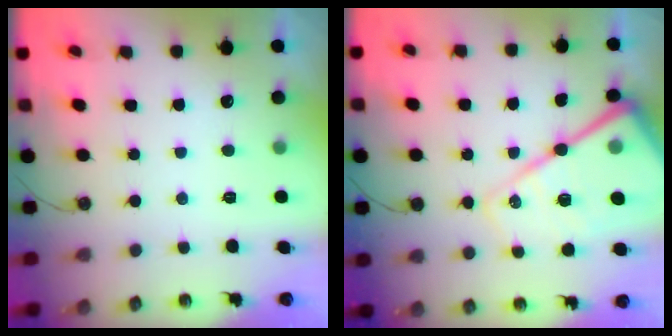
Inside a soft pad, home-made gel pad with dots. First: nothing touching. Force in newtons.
{"total": 24.6, "press": 24.4, "slide": 3.0}